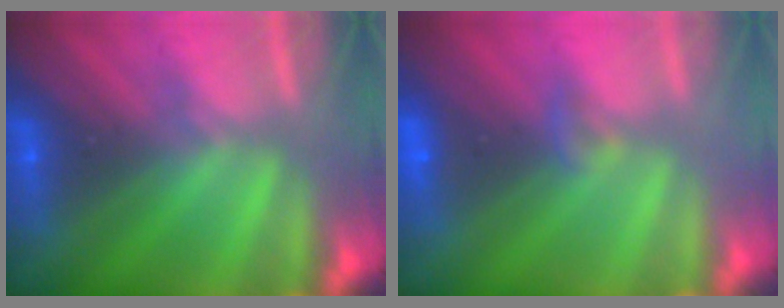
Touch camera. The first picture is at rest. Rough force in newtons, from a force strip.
{"total": 1.4}